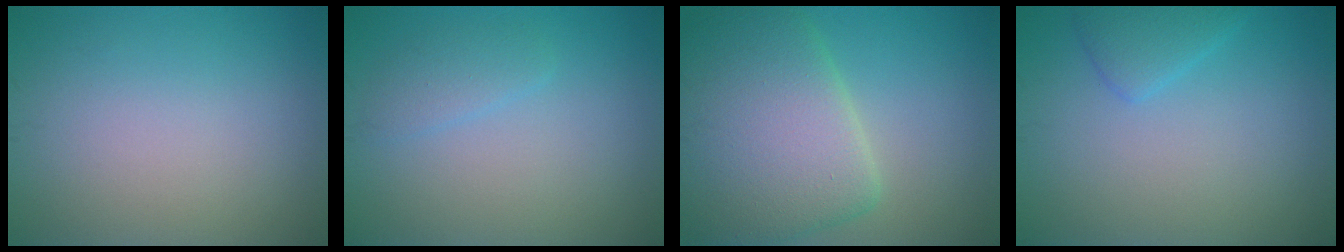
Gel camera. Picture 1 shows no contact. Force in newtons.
{"total": 1.5, "press": 1.5, "slide": 0.1}
{"total": 9.5, "press": 9.5, "slide": 0.7}
{"total": 2.0, "press": 2.0, "slide": 0.1}